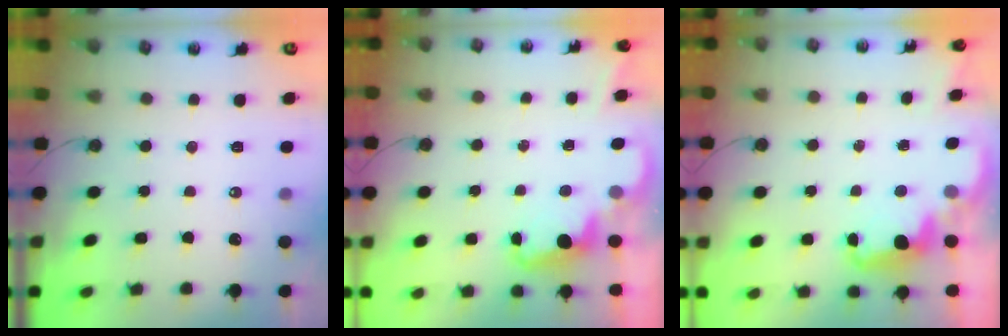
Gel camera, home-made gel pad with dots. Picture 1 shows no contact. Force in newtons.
{"total": 2.0, "press": 1.9, "slide": 0.6}
{"total": 2.6, "press": 2.6, "slide": 0.5}